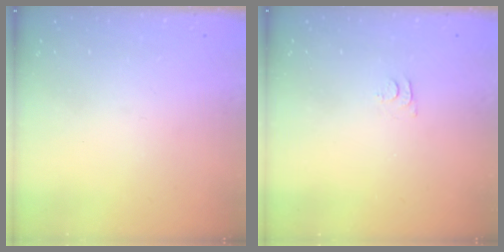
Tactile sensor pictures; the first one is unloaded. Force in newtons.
{"total": 4.4, "press": 4.4, "slide": 0.4}